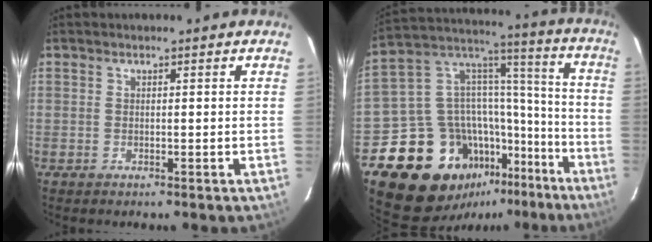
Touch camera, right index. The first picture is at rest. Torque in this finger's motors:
{"motor_torque": [1.71, -0.43, 0.31, 0.00]}